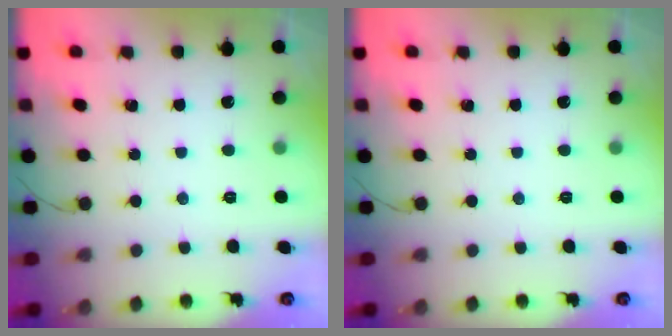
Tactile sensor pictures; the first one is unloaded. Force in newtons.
{"total": 0.0}